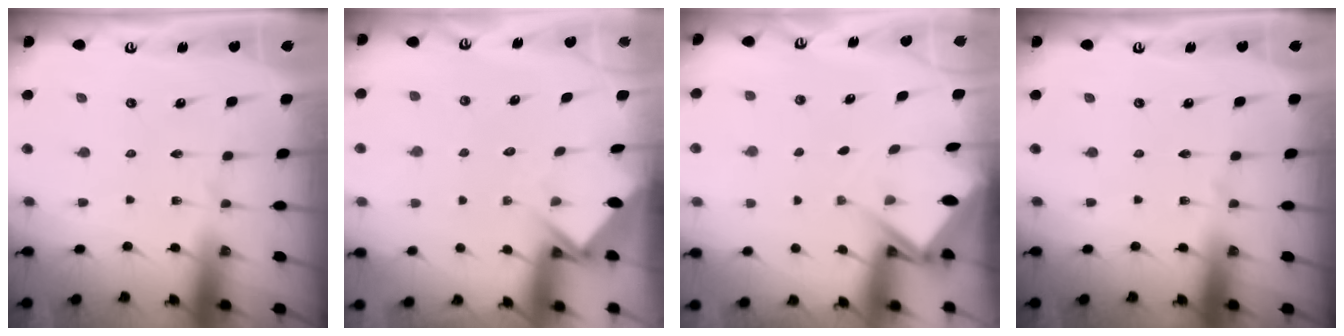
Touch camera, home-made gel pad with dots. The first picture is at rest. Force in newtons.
{"total": 4.5, "press": 4.5, "slide": 0.4}
{"total": 4.7, "press": 4.7, "slide": 0.5}
{"total": 0.0}